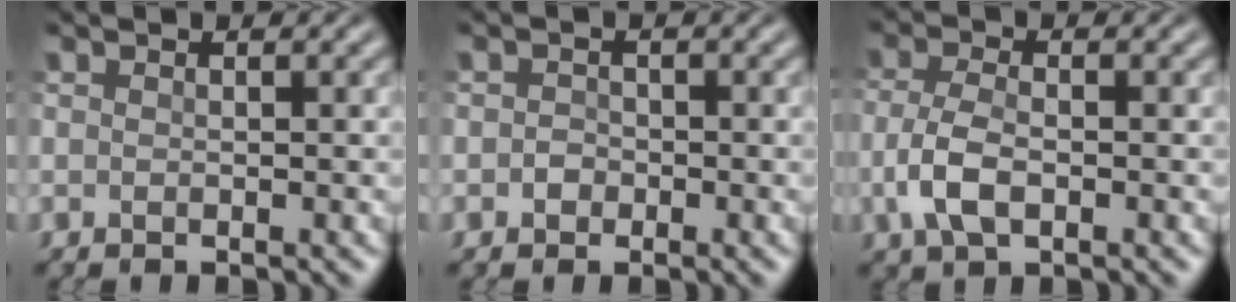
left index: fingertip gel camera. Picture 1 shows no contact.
{"total": 1.0, "force": [-0.3, 0.9, 0.3], "torque": [-0.003, -0.003, -0.009]}
{"total": 3.8, "force": [-1.0, 2.0, 3.1], "torque": [-0.071, -0.003, -0.025]}